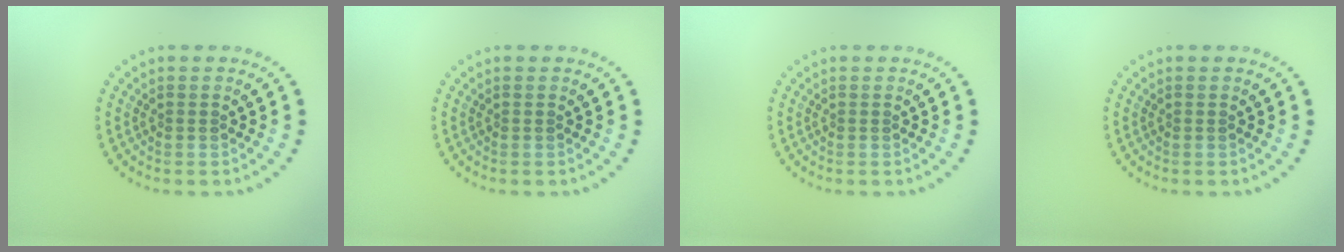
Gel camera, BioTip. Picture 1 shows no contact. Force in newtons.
{"total": 0.0}
{"total": 0.0}
{"total": 0.0}